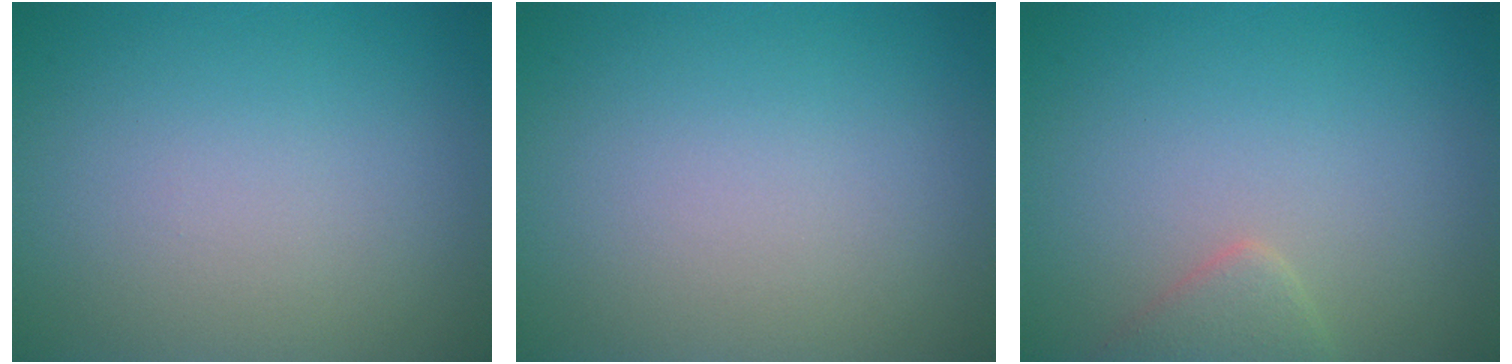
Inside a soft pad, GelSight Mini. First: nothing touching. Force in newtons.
{"total": 0.0}
{"total": 1.9, "press": 1.9, "slide": 0.1}